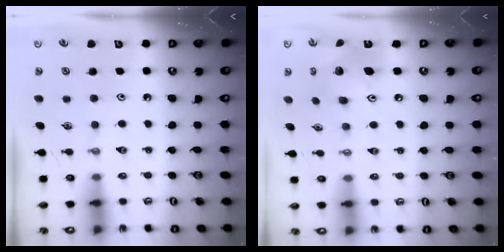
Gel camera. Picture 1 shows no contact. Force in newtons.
{"total": 12.6, "press": 12.6, "slide": 1.4}